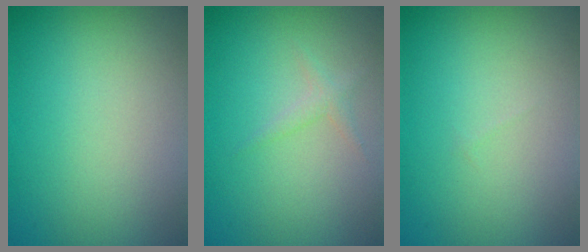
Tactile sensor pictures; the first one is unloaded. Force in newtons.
{"total": 0.9, "press": 0.9, "slide": 0.0}
{"total": 0.0}